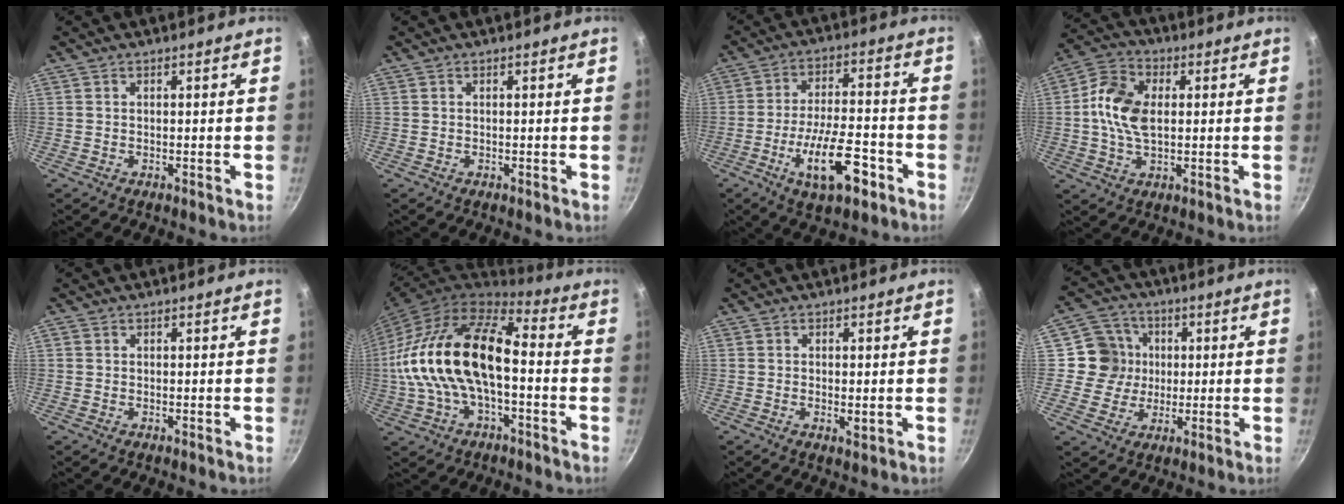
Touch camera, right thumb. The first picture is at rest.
{"total": 0.0}
{"total": 13.7, "force": [-5.9, 5.2, 11.2], "torque": [-0.180, 0.030, -0.097]}
{"total": 10.6, "force": [0.9, 6.7, 8.2], "torque": [-0.146, 0.013, 0.006]}
{"total": 0.0}
{"total": 22.5, "force": [-1.5, 11.7, 19.2], "torque": [-0.357, 0.041, -0.038]}
{"total": 1.7, "force": [-0.1, 0.8, 1.5], "torque": [-0.027, -0.005, -0.002]}
{"total": 8.9, "force": [0.8, 8.7, 2.0], "torque": [0.004, 0.013, 0.002]}